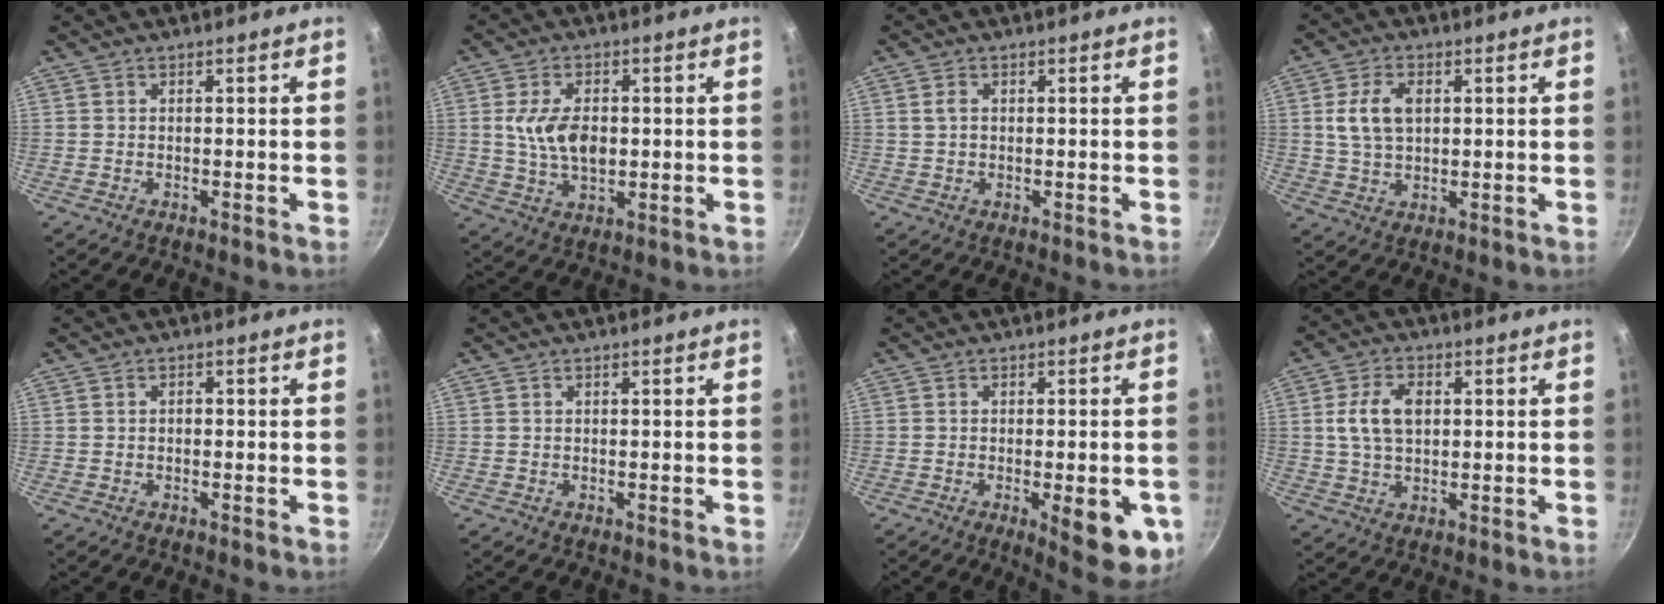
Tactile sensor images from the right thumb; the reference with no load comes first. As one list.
[{"total": 8.8, "force": [0.8, 5.1, 7.1], "torque": [-0.126, -0.002, 0.022]}, {"total": 1.9, "force": [0.3, 1.3, 1.3], "torque": [-0.030, 0.002, 0.007]}, {"total": 7.6, "force": [1.6, 4.8, 5.7], "torque": [-0.107, 0.001, 0.032]}, {"total": 0.9, "force": [-0.1, 0.7, 0.6], "torque": [-0.006, 0.005, -0.004]}, {"total": 0.0}, {"total": 11.0, "force": [-3.5, 3.7, 9.8], "torque": [-0.110, -0.007, -0.034]}, {"total": 8.1, "force": [1.3, 5.1, 6.2], "torque": [-0.112, 0.006, 0.026]}]